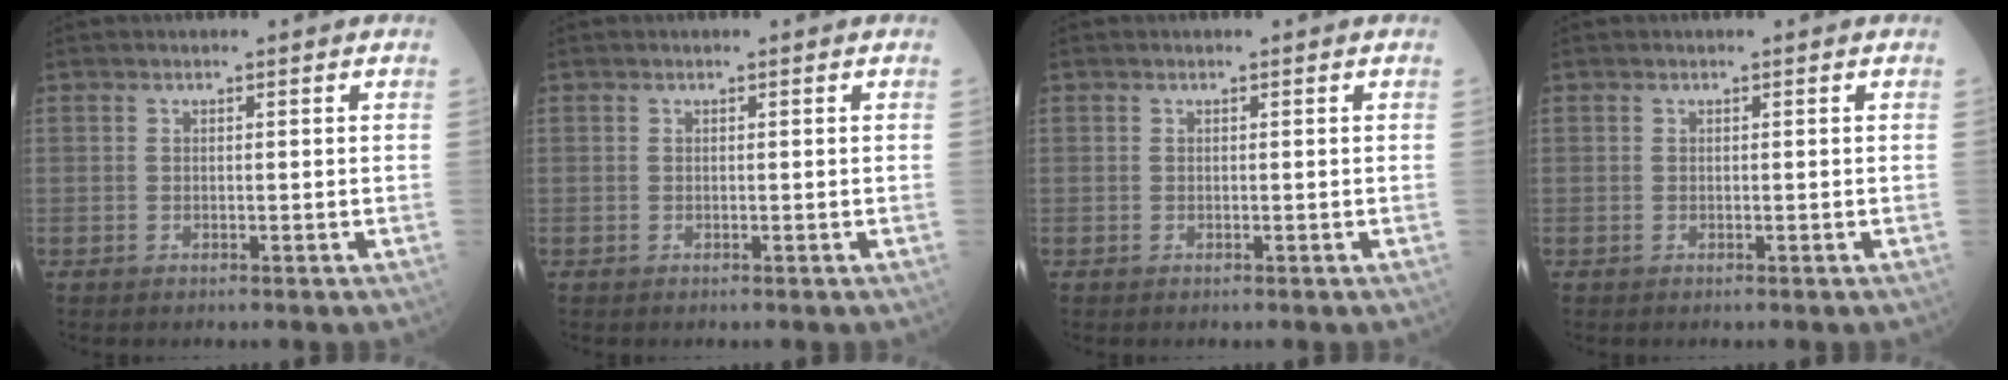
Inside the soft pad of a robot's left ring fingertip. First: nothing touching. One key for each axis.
{"total": 0.0}
{"total": 0.0}
{"total": 0.0}